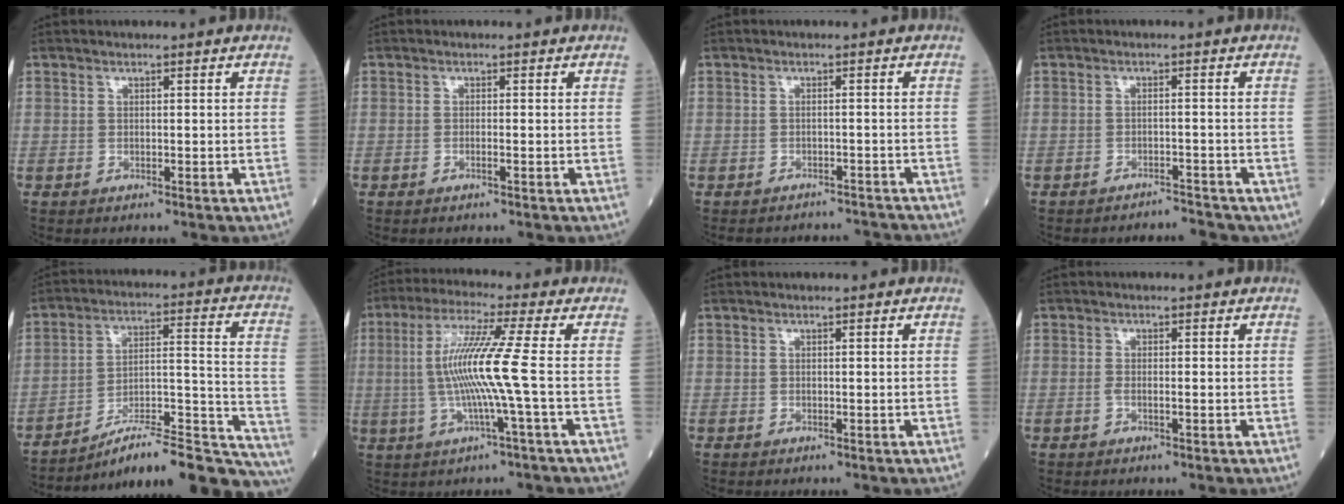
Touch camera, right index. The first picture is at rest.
{"total": 0.6, "force": [-0.3, -0.1, 0.5], "torque": [-0.011, 0.001, -0.006]}
{"total": 6.9, "force": [-6.7, 1.8, -0.1], "torque": [0.003, 0.017, -0.074]}
{"total": 3.3, "force": [-3.2, 0.8, -0.2], "torque": [0.009, 0.001, -0.042]}
{"total": 24.4, "force": [-22.0, 2.2, 10.3], "torque": [-0.073, 0.029, -0.316]}
{"total": 10.1, "force": [-0.6, -1.5, 10.0], "torque": [-0.205, 0.001, -0.012]}
{"total": 0.0}
{"total": 1.1, "force": [-0.3, 0.3, 1.0], "torque": [-0.021, 0.001, -0.005]}